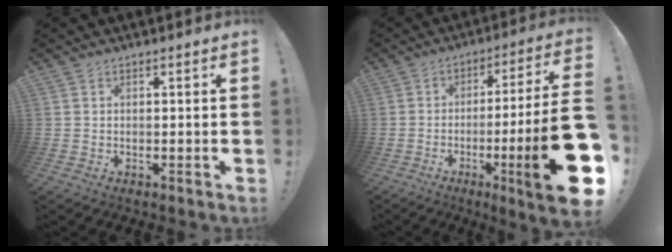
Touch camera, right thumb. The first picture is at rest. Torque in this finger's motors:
{"motor_torque": [2.43, 2.58, 2.21, -0.56, 0.48]}